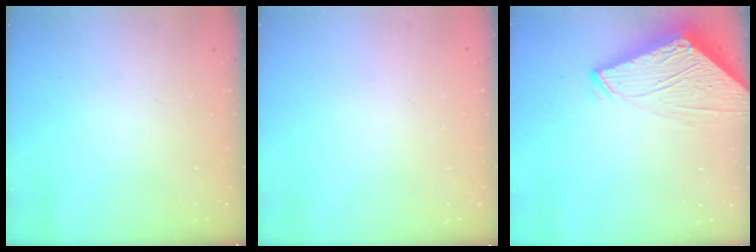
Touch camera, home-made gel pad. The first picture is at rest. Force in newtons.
{"total": 0.0}
{"total": 6.8, "press": 6.7, "slide": 0.7}